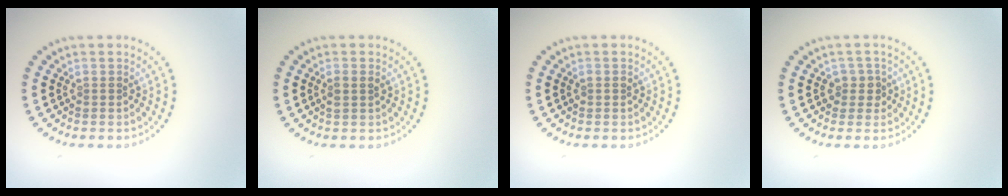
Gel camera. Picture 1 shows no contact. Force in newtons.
{"total": 1.1, "press": 1.1, "slide": 0.2}
{"total": 0.7, "press": 0.7, "slide": 0.1}
{"total": 1.8, "press": 1.5, "slide": 1.0}